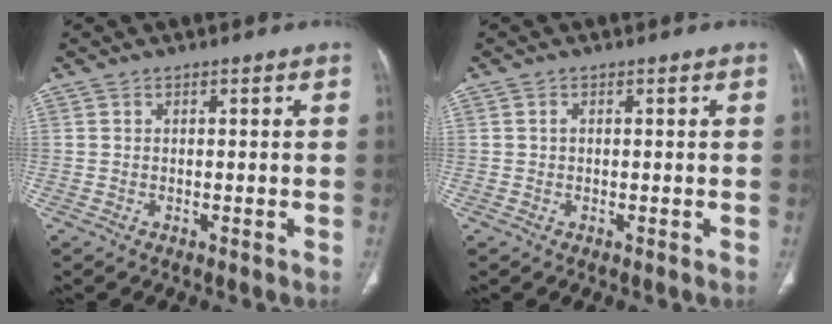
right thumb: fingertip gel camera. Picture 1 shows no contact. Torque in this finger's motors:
{"motor_torque": [-0.58, -0.04, -0.09, 0.13, 0.04]}